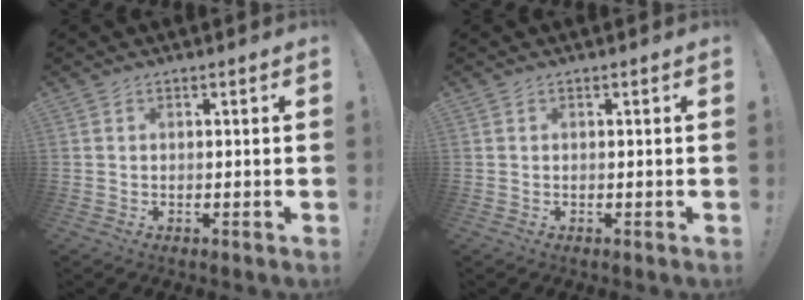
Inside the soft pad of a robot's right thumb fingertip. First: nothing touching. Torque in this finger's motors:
{"motor_torque": [0.00, 0.00, 0.10, -0.09, 0.01]}